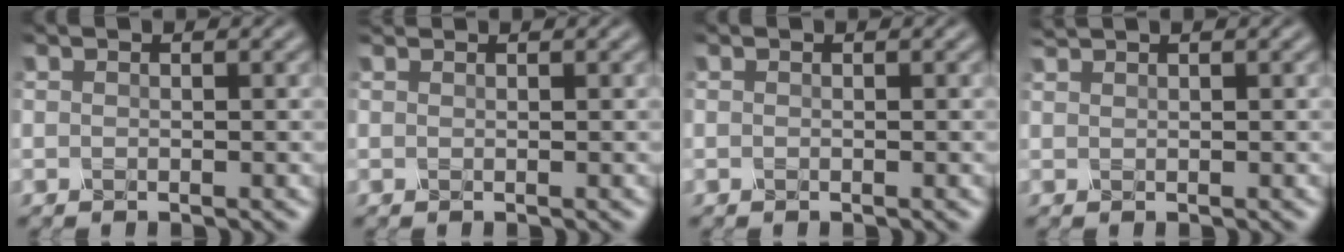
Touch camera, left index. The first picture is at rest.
{"total": 1.3, "force": [1.2, 0.2, 0.4], "torque": [-0.007, -0.002, 0.009]}
{"total": 0.0}
{"total": 1.0, "force": [1.0, 0.1, 0.3], "torque": [0.001, 0.003, 0.016]}